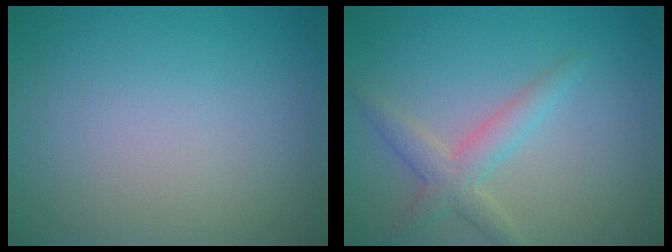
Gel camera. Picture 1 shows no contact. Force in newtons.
{"total": 2.8, "press": 2.8, "slide": 0.1}